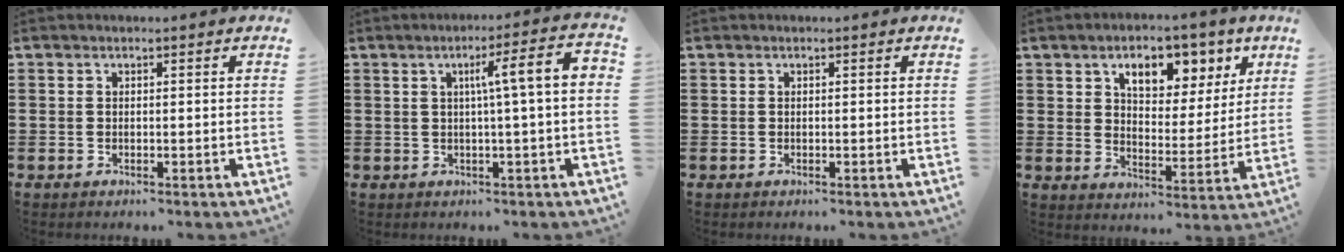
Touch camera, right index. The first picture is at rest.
{"total": 6.6, "force": [0.6, 0.2, 6.6], "torque": [-0.107, -0.005, -0.001]}
{"total": 0.0}
{"total": 7.8, "force": [4.8, 4.2, 4.5], "torque": [-0.081, -0.006, 0.077]}